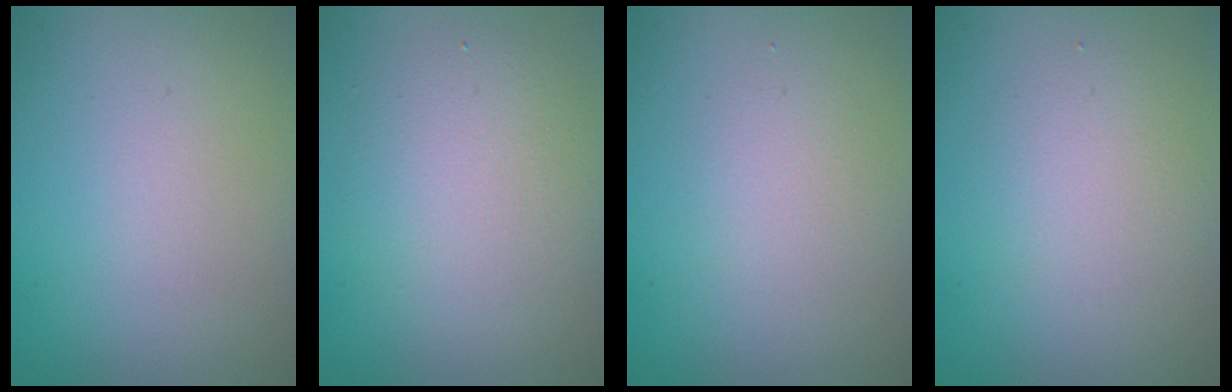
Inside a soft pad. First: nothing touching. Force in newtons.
{"total": 4.0, "press": 4.0, "slide": 0.2}
{"total": 1.6, "press": 1.6, "slide": 0.1}
{"total": 2.4, "press": 2.4, "slide": 0.1}